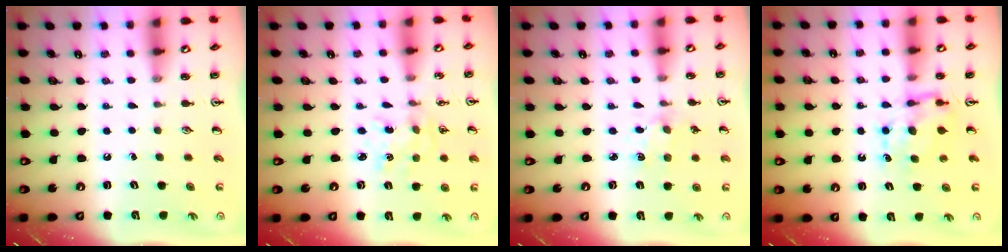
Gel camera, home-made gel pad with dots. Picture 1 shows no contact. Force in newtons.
{"total": 2.4, "press": 2.3, "slide": 0.3}
{"total": 2.5, "press": 2.4, "slide": 0.3}
{"total": 7.1, "press": 7.1, "slide": 0.1}